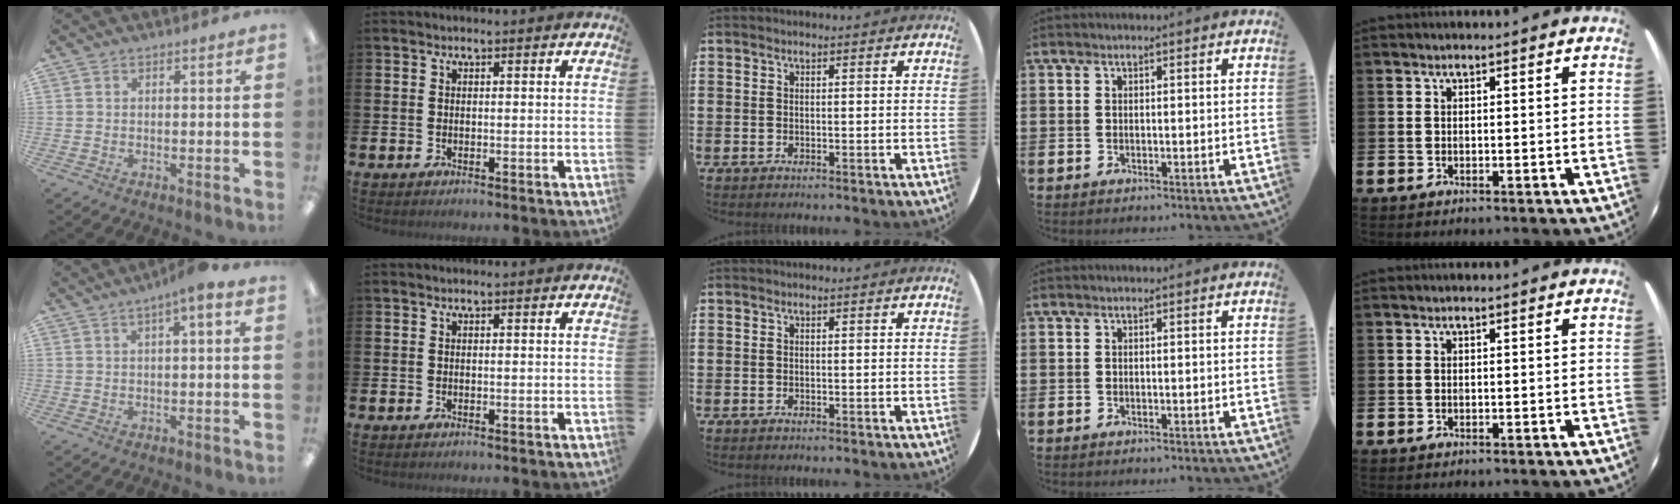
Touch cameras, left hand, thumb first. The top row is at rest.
{"thumb": {"total": 3.6, "force": [0.8, 0.7, 3.4], "torque": [-0.054, 0.003, 0.012]}}